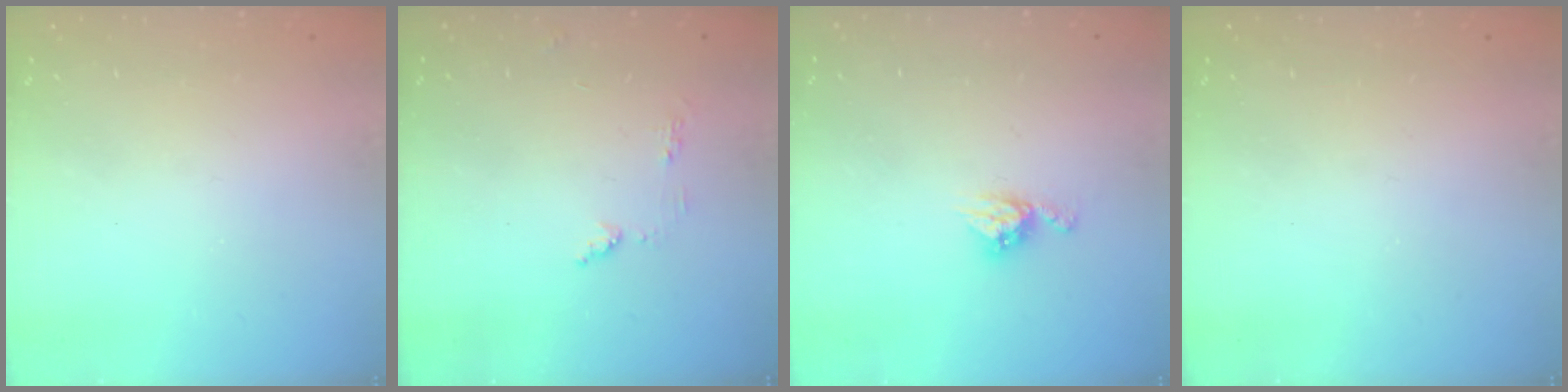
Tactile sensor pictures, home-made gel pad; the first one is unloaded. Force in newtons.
{"total": 5.3, "press": 5.2, "slide": 0.6}
{"total": 6.1, "press": 6.1, "slide": 0.4}
{"total": 0.0}